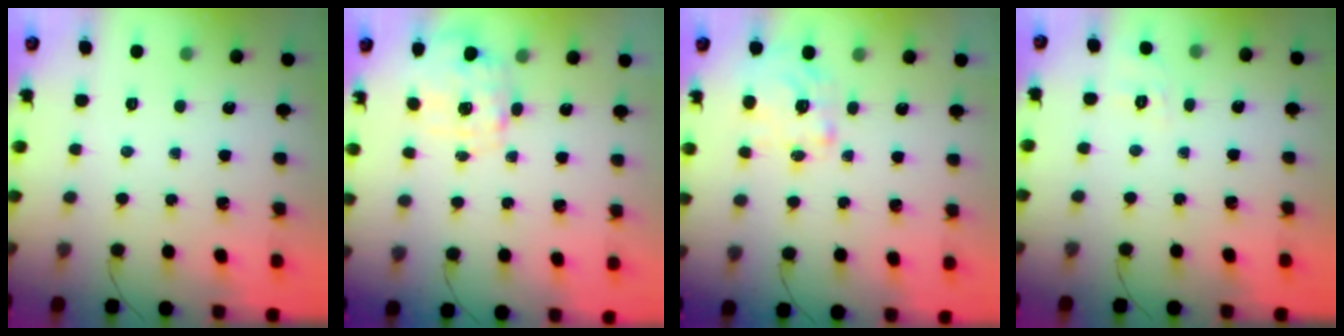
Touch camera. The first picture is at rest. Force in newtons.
{"total": 2.9, "press": 2.7, "slide": 0.9}
{"total": 2.4, "press": 2.4, "slide": 0.3}
{"total": 2.0, "press": 0.2, "slide": 1.9}